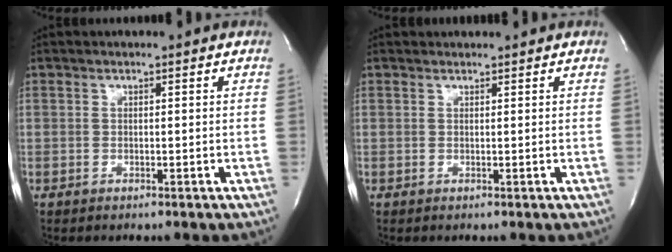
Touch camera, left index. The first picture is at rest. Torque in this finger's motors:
{"motor_torque": [0.27, -0.21, 0.00, -0.01]}